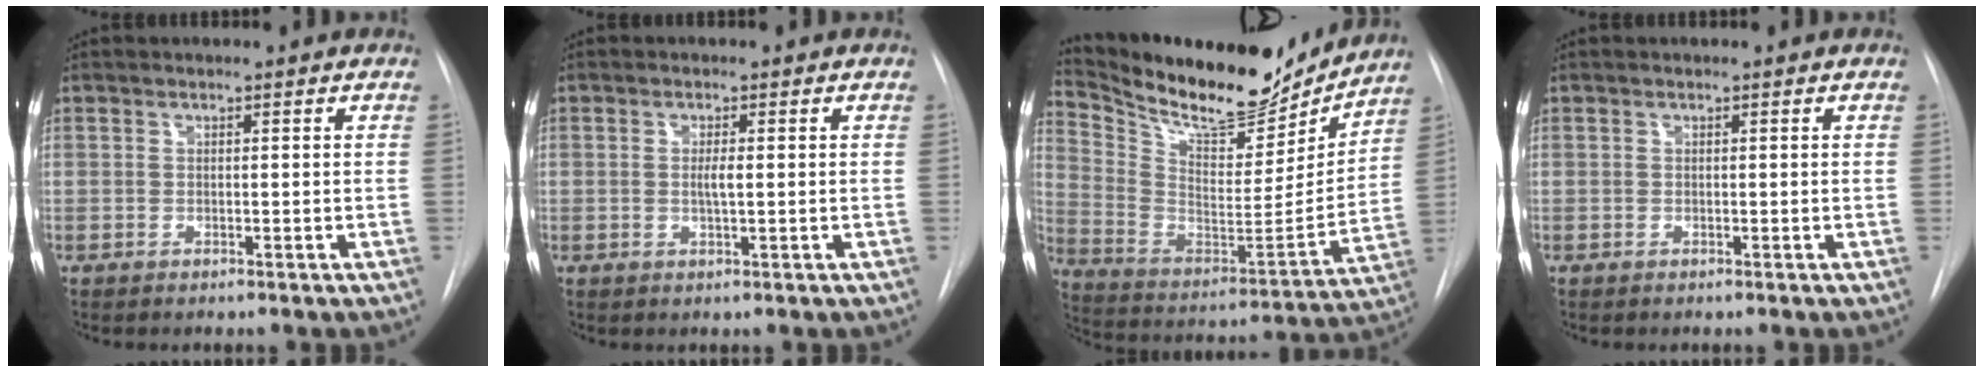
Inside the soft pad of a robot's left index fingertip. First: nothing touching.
{"total": 1.7, "force": [-0.4, 0.1, 1.7], "torque": [-0.034, -0.004, -0.005]}
{"total": 21.0, "force": [18.7, 5.5, 7.8], "torque": [-0.150, -0.027, 0.303]}
{"total": 0.0}